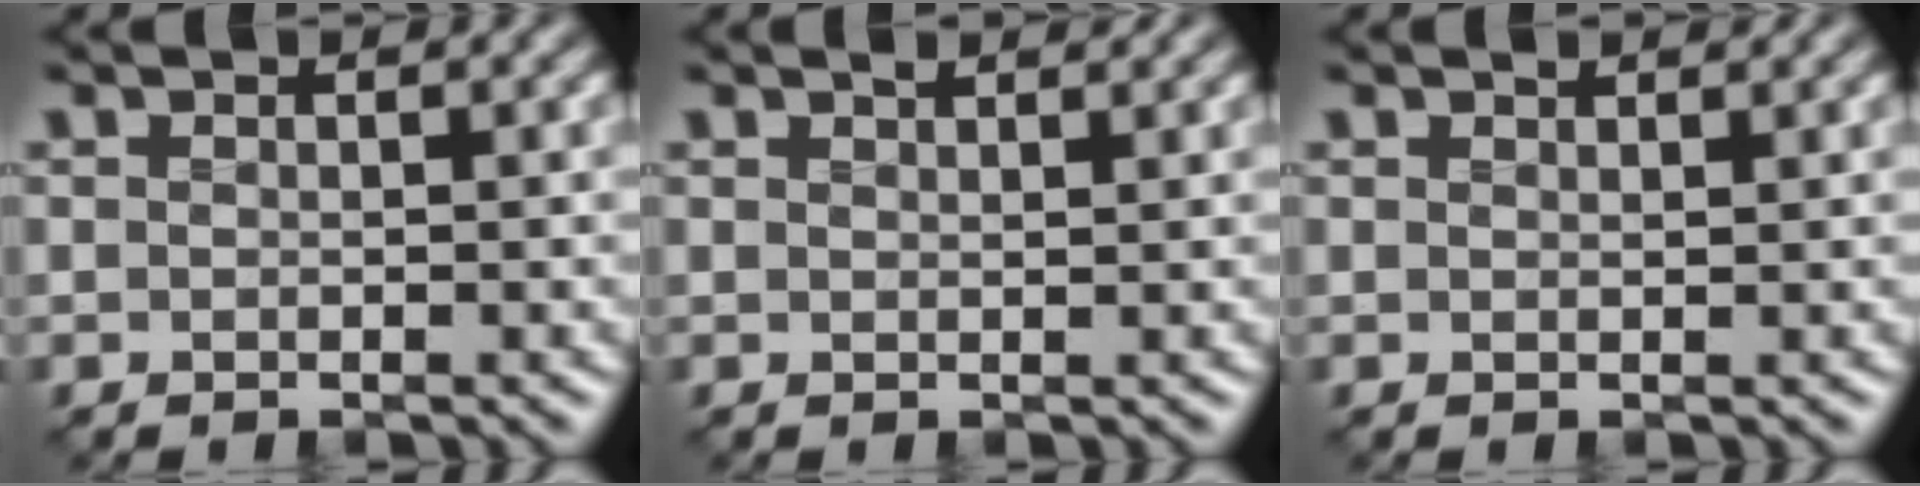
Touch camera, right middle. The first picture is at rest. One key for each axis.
{"total": 1.4, "fx": 1.2, "fy": 0.4, "fz": 0.7, "tx": -0.009, "ty": -0.001, "tz": 0.011}
{"total": 0.8, "fx": 0.8, "fy": 0.1, "fz": 0.2, "tx": -0.010, "ty": -0.005, "tz": 0.010}